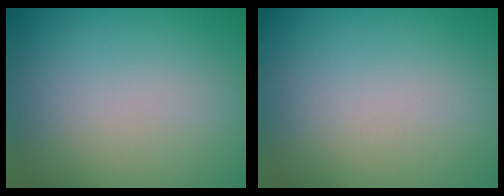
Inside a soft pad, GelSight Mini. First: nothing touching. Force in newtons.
{"total": 0.0}